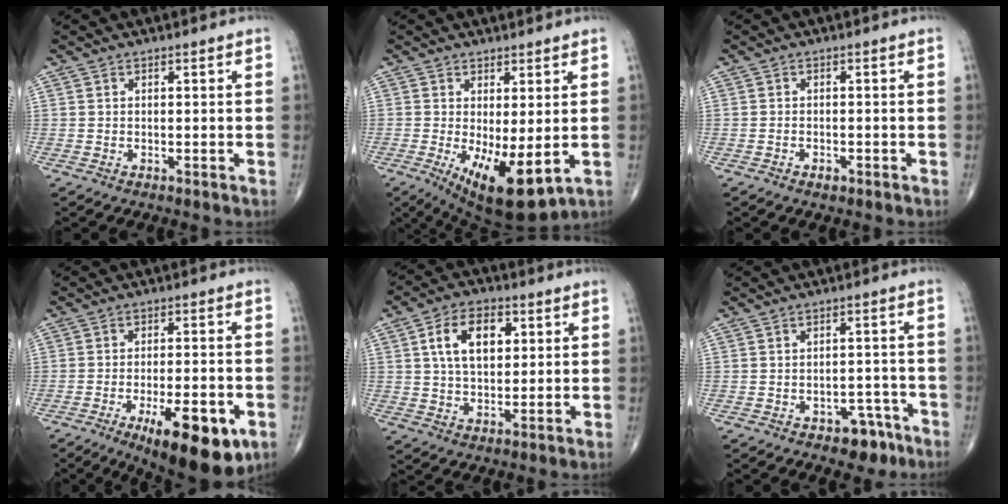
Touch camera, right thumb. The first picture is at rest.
{"total": 11.1, "force": [-2.2, 3.9, 10.1], "torque": [-0.159, -0.024, -0.017]}
{"total": 1.3, "force": [-0.8, 0.8, 0.7], "torque": [-0.013, 0.003, -0.013]}
{"total": 15.9, "force": [-7.1, 5.5, 13.1], "torque": [-0.156, 0.010, -0.091]}
{"total": 10.6, "force": [3.0, 6.5, 7.9], "torque": [-0.115, -0.001, 0.050]}
{"total": 5.8, "force": [-3.6, 3.5, 2.9], "torque": [-0.015, 0.032, -0.045]}